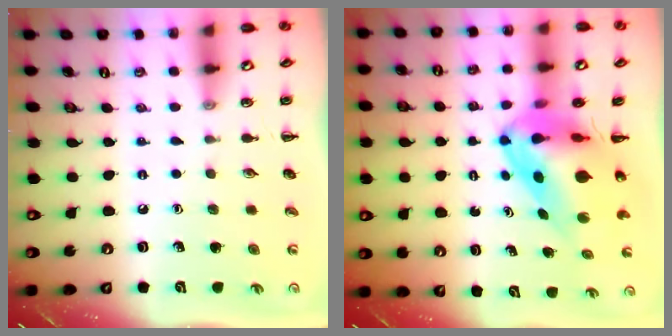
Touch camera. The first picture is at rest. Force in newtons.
{"total": 8.7, "press": 8.3, "slide": 2.6}